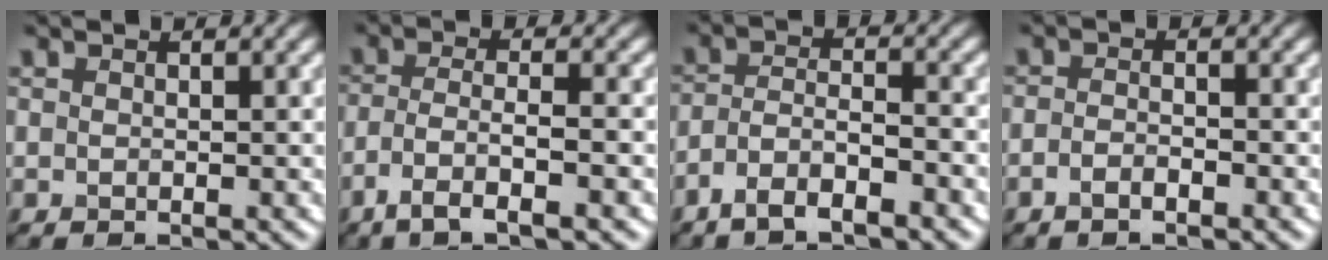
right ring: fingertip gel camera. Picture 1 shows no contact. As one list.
[{"total": 4.7, "force": [-2.6, 0.9, 3.8], "torque": [-0.068, 0.002, -0.053]}, {"total": 4.1, "force": [-3.0, 1.1, 2.6], "torque": [-0.049, 0.005, -0.062]}, {"total": 1.6, "force": [-1.0, 0.5, 1.2], "torque": [-0.023, 0.000, -0.022]}]